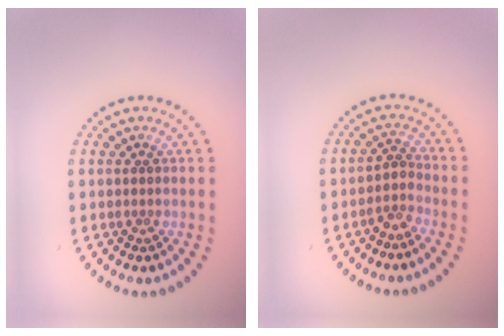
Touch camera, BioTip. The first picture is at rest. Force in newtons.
{"total": 1.8, "press": 1.3, "slide": 1.3}